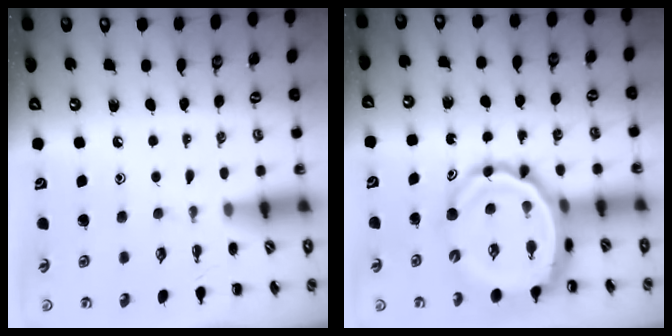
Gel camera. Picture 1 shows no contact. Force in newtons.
{"total": 13.2, "press": 12.7, "slide": 3.7}